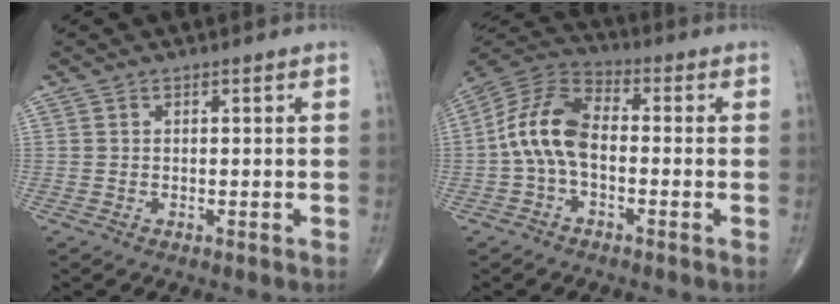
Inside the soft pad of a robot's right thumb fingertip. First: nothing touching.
{"total": 11.1, "force": [-1.2, 6.3, 9.1], "torque": [-0.179, 0.035, -0.035]}